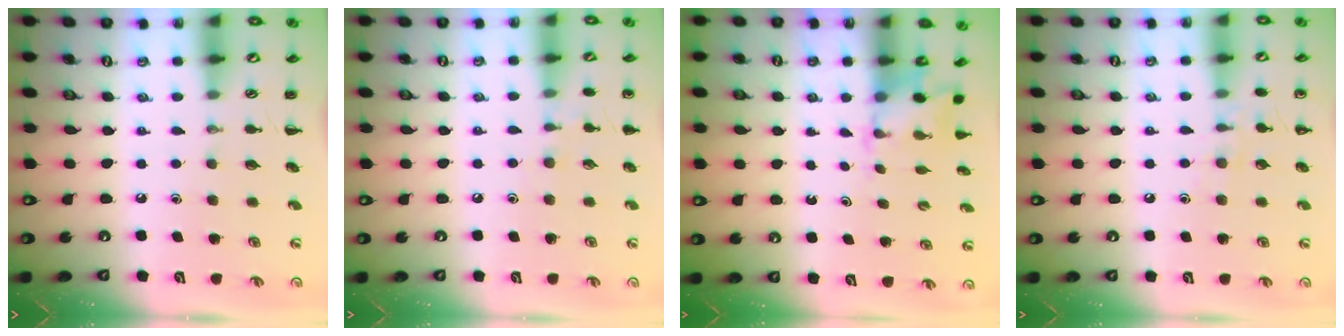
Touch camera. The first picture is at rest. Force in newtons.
{"total": 5.9, "press": 5.6, "slide": 1.9}
{"total": 1.7, "press": 1.6, "slide": 0.5}
{"total": 7.5, "press": 7.2, "slide": 2.0}